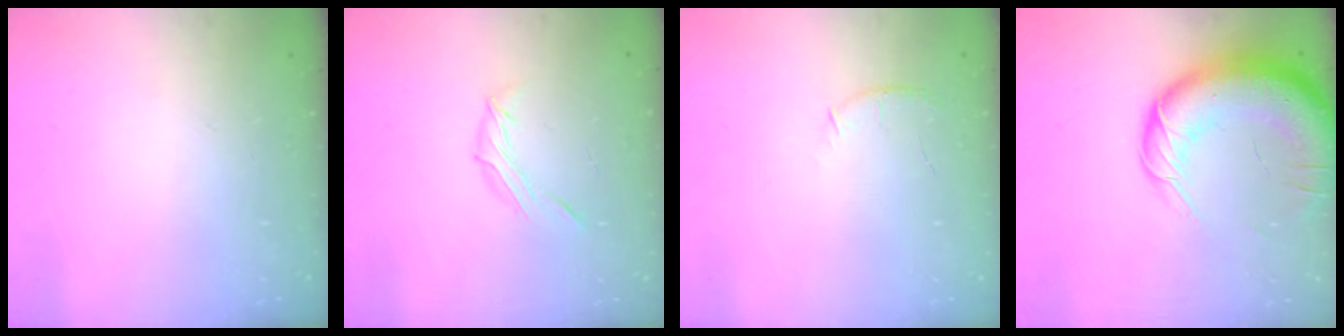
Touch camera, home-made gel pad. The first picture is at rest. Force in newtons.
{"total": 7.2, "press": 7.0, "slide": 1.8}
{"total": 5.5, "press": 5.2, "slide": 1.5}
{"total": 19.6, "press": 19.1, "slide": 4.2}